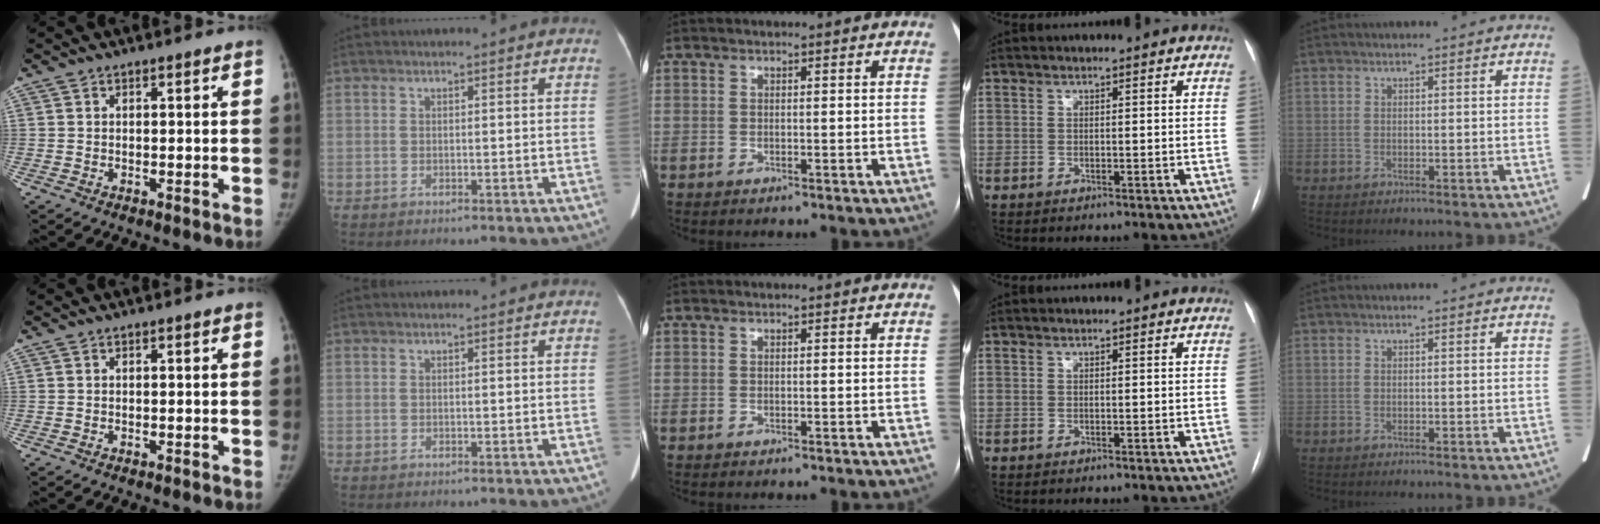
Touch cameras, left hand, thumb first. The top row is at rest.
{}